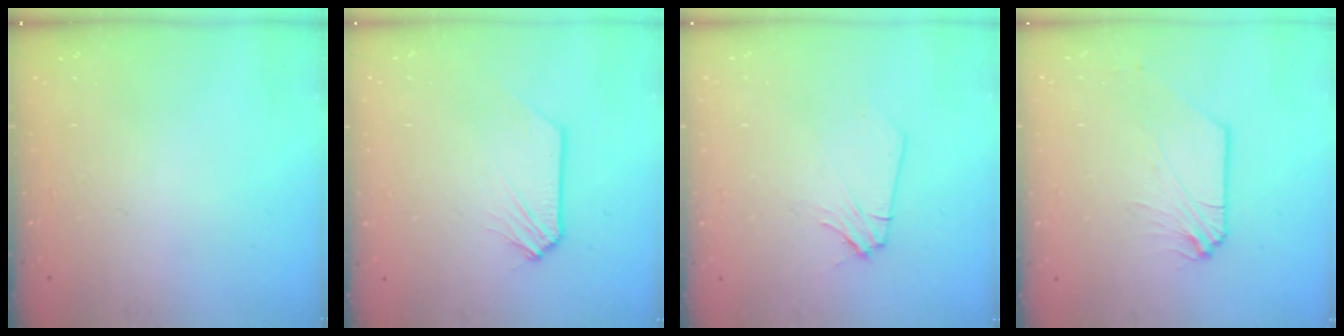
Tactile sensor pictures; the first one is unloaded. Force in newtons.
{"total": 0.0}
{"total": 2.9, "press": 2.9, "slide": 0.5}
{"total": 0.0}